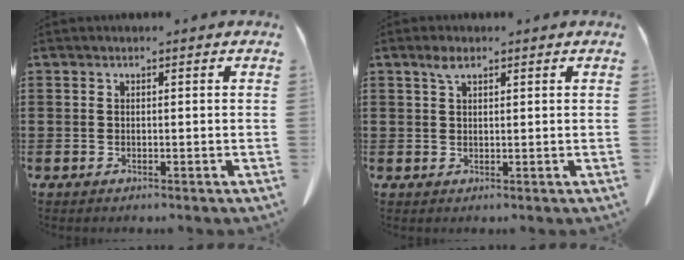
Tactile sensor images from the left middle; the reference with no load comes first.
{"total": 2.1, "force": [1.3, 0.8, 1.4], "torque": [-0.033, 0.000, 0.025]}